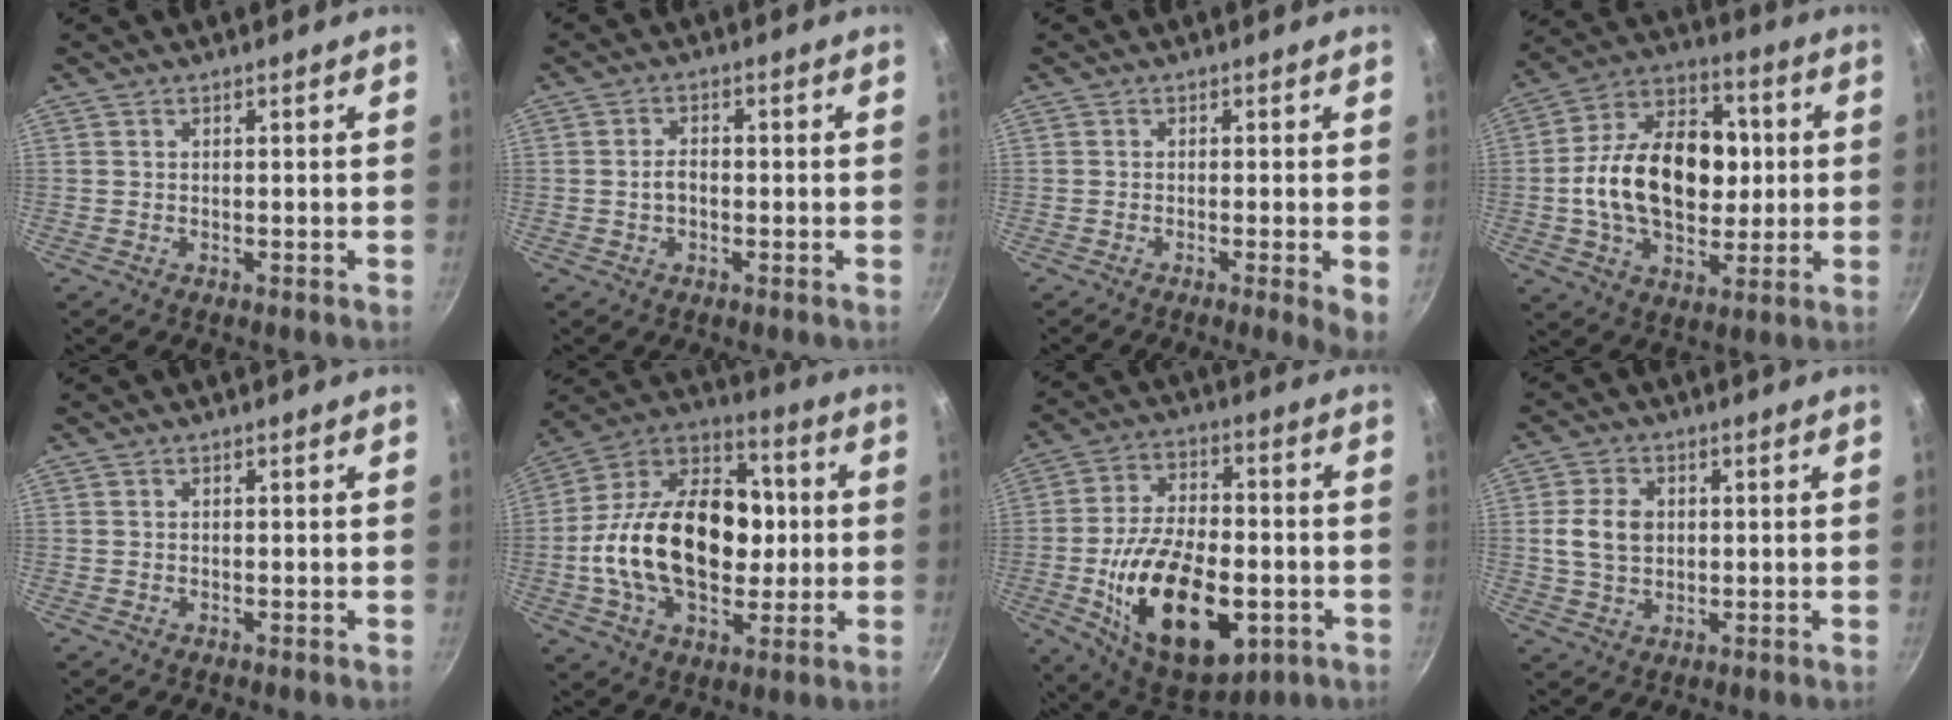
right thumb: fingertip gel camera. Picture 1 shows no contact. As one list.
[{"total": 2.9, "force": [-0.5, 1.9, 2.1], "torque": [-0.029, 0.015, -0.009]}, {"total": 4.1, "force": [-0.9, 0.5, 3.9], "torque": [-0.046, -0.005, -0.012]}, {"total": 22.0, "force": [0.5, 14.7, 16.3], "torque": [-0.236, 0.028, -0.002]}, {"total": 0.0}, {"total": 26.0, "force": [-0.8, 17.1, 19.6], "torque": [-0.306, 0.040, -0.028]}, {"total": 24.2, "force": [-6.3, 13.2, 19.2], "torque": [-0.312, 0.020, -0.091]}, {"total": 7.1, "force": [0.8, 5.2, 4.7], "torque": [-0.078, 0.007, 0.011]}]